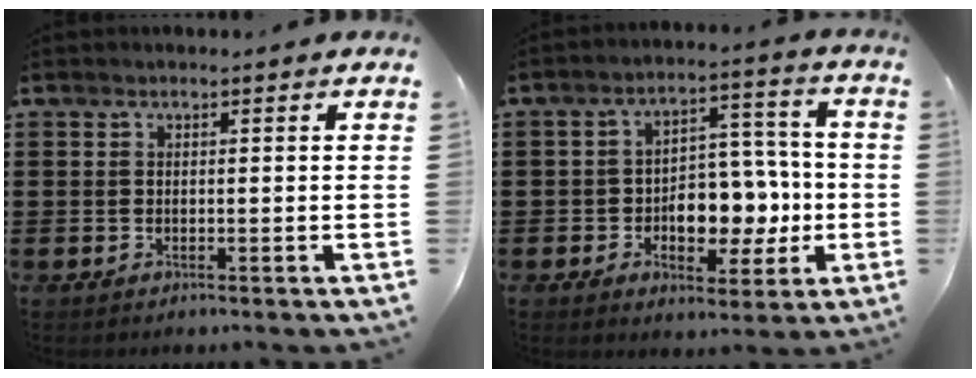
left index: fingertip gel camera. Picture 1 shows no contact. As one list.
[{"total": 7.3, "force": [-1.7, 5.3, 4.7], "torque": [-0.077, 0.013, -0.031]}]